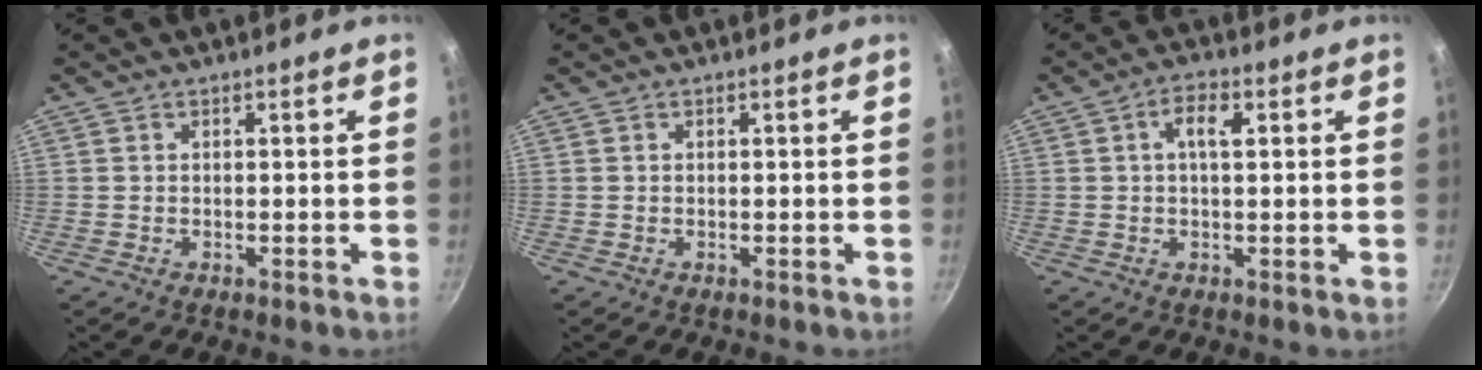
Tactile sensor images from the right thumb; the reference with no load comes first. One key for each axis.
{"total": 0.0}
{"total": 4.3, "fx": 1.0, "fy": 1.8, "fz": 3.7, "tx": -0.065, "ty": 0.010, "tz": 0.012}